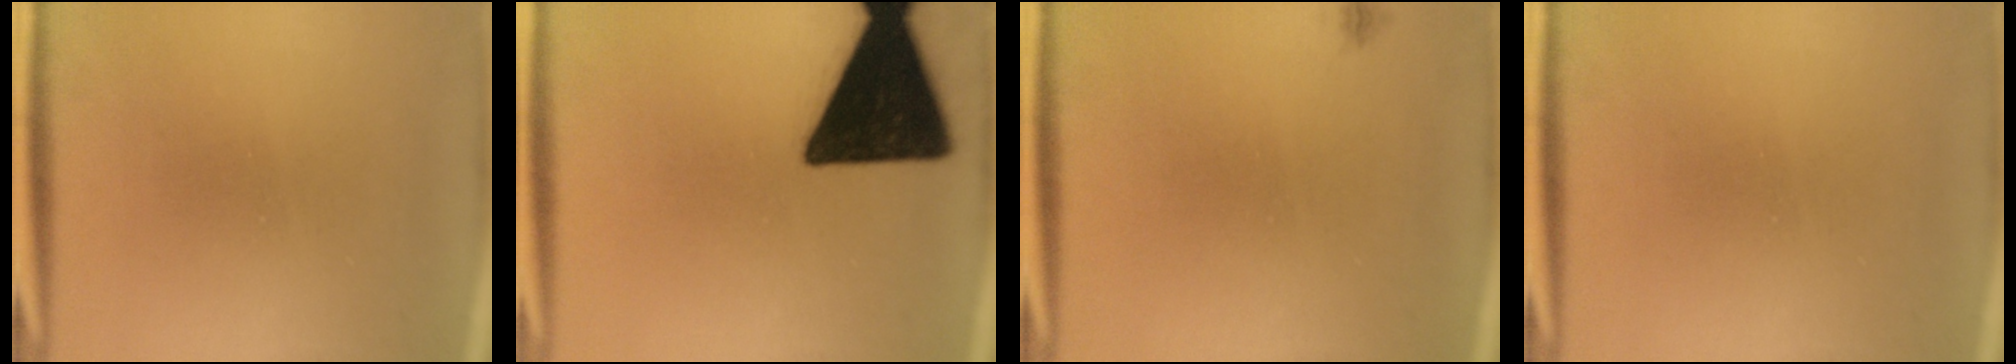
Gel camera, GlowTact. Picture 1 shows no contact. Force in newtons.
{"total": 19.8}
{"total": 0.7}
{"total": 0.0}